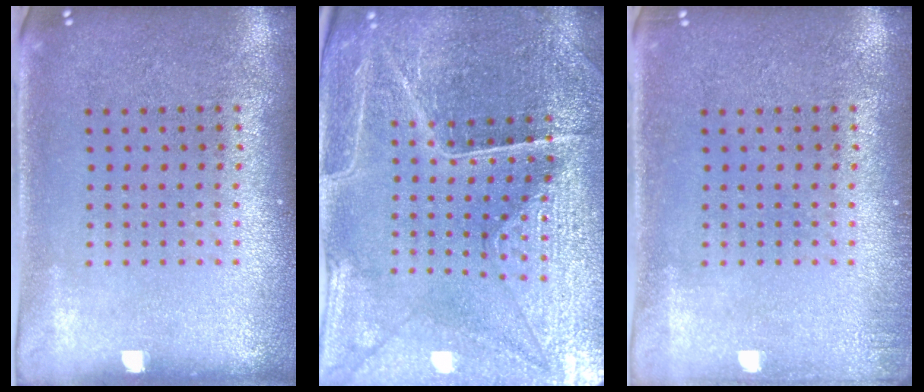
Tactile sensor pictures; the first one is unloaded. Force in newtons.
{"total": 3.8, "press": 3.8, "slide": 0.5}
{"total": 0.9, "press": 0.9, "slide": 0.2}